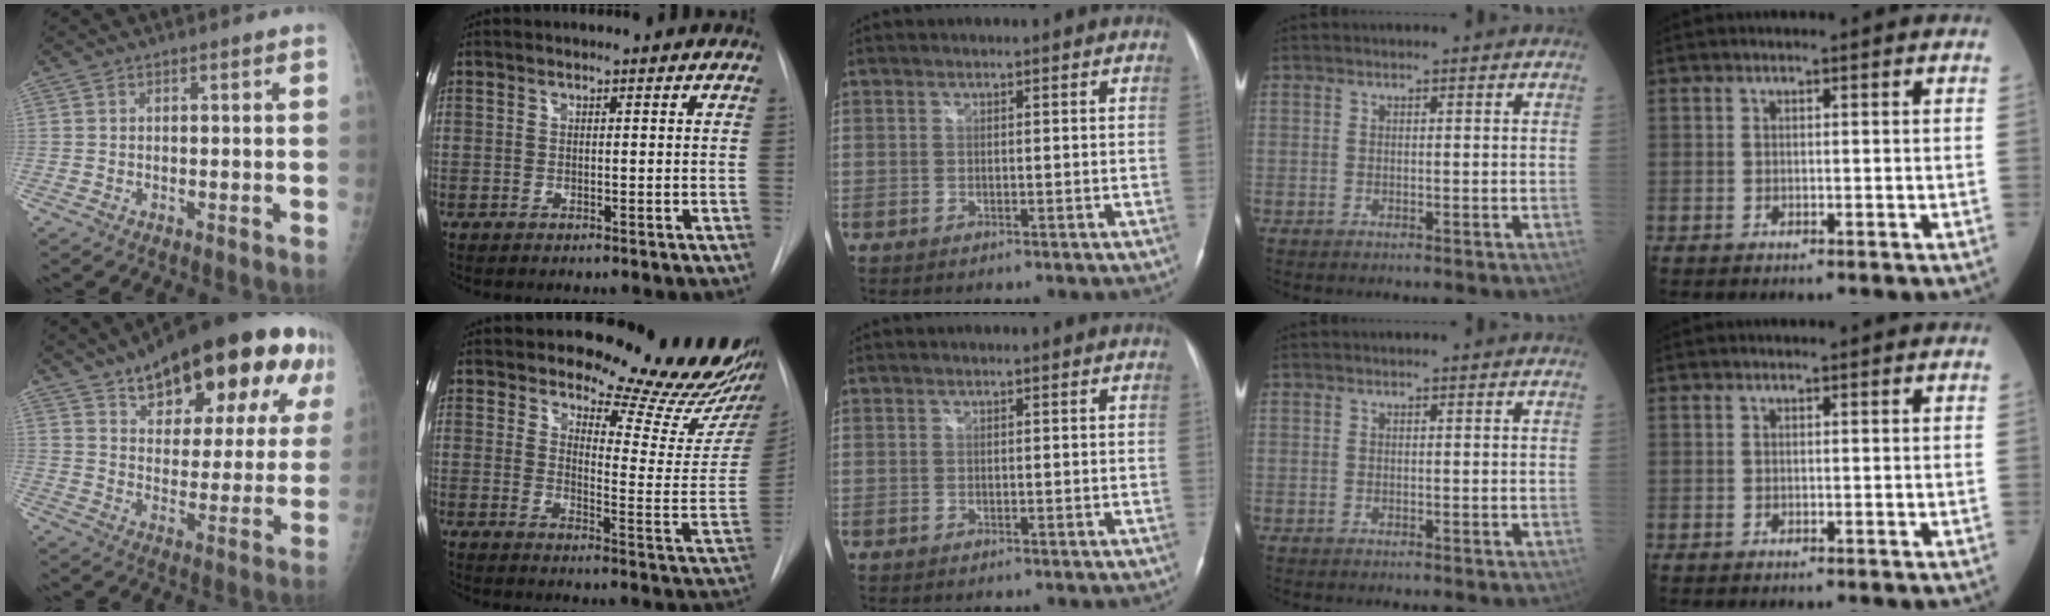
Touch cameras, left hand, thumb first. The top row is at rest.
{"thumb": {"total": 26.3, "force": [14.8, 11.2, 18.6], "torque": [-0.227, -0.016, 0.213]}, "index": {"total": 17.9, "force": [16.8, 2.1, 5.9], "torque": [-0.070, -0.134, 0.193]}}